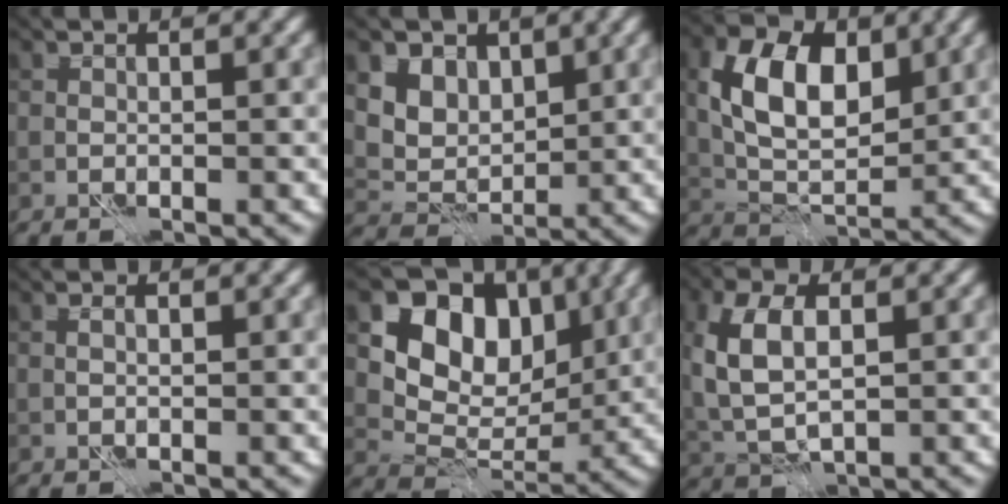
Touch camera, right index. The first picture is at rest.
{"total": 6.4, "force": [3.2, 4.8, 2.8], "torque": [-0.069, -0.008, 0.063]}
{"total": 7.9, "force": [2.0, 4.7, 6.0], "torque": [-0.113, 0.007, 0.034]}
{"total": 0.6, "force": [0.0, 0.2, 0.5], "torque": [-0.014, 0.001, -0.001]}
{"total": 10.3, "force": [4.3, 7.4, 5.8], "torque": [-0.104, 0.007, 0.064]}
{"total": 6.7, "force": [1.1, 4.0, 5.3], "torque": [-0.132, 0.006, 0.017]}